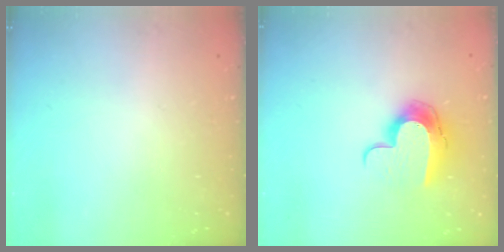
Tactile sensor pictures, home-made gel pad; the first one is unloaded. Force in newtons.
{"total": 11.3, "press": 11.3, "slide": 0.2}